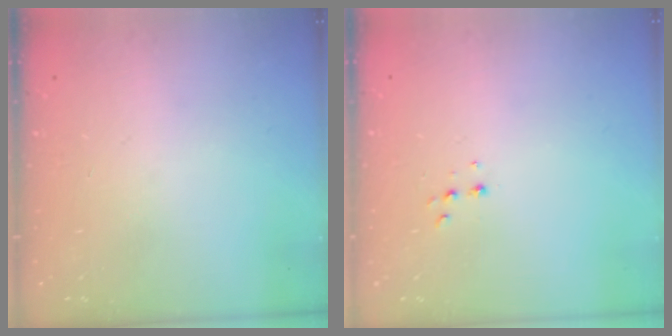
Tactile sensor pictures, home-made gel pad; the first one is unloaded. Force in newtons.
{"total": 4.1, "press": 4.0, "slide": 0.8}